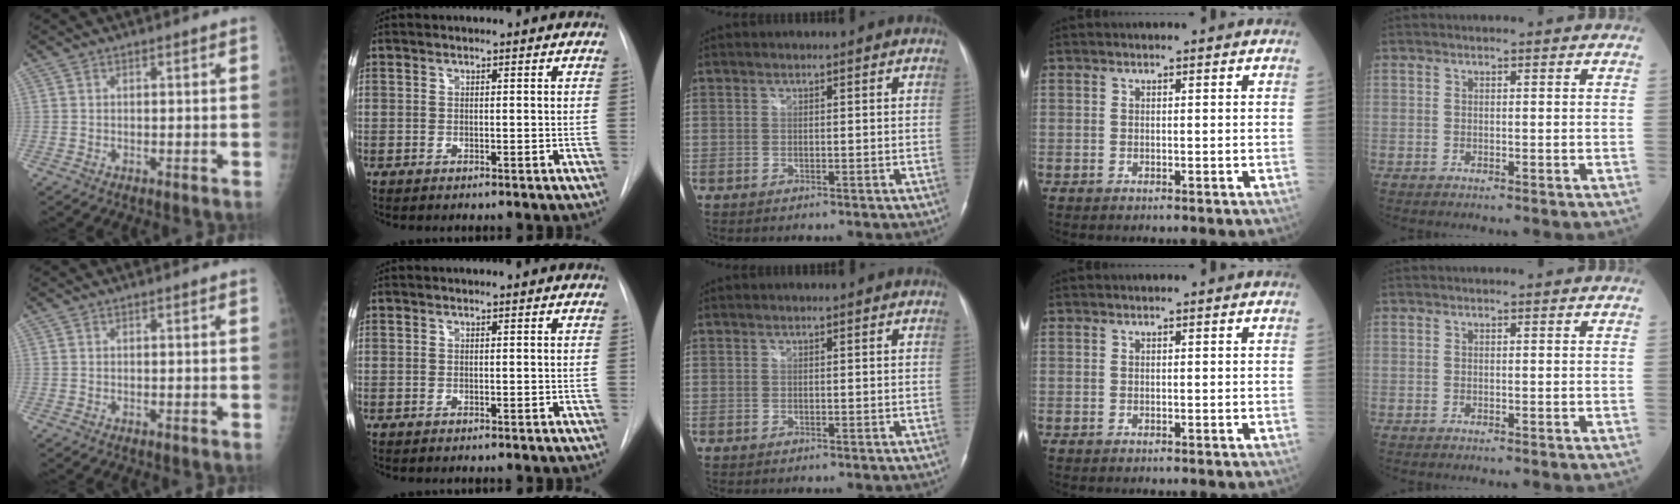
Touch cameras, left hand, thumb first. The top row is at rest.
{}